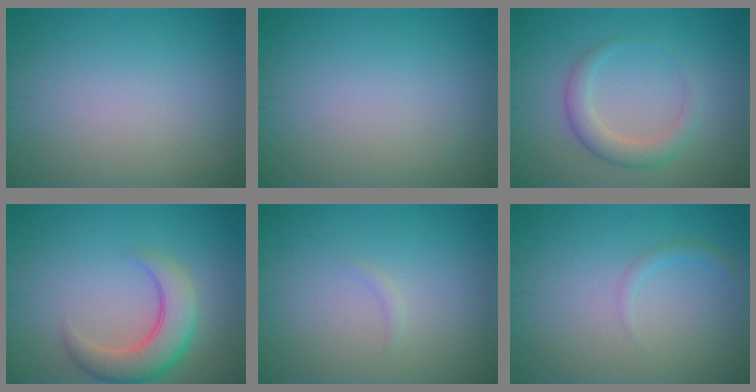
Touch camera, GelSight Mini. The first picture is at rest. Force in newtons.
{"total": 0.0}
{"total": 2.9, "press": 2.9, "slide": 0.1}
{"total": 5.3, "press": 5.3, "slide": 0.5}
{"total": 0.5, "press": 0.5, "slide": 0.1}
{"total": 1.0, "press": 1.0, "slide": 0.1}